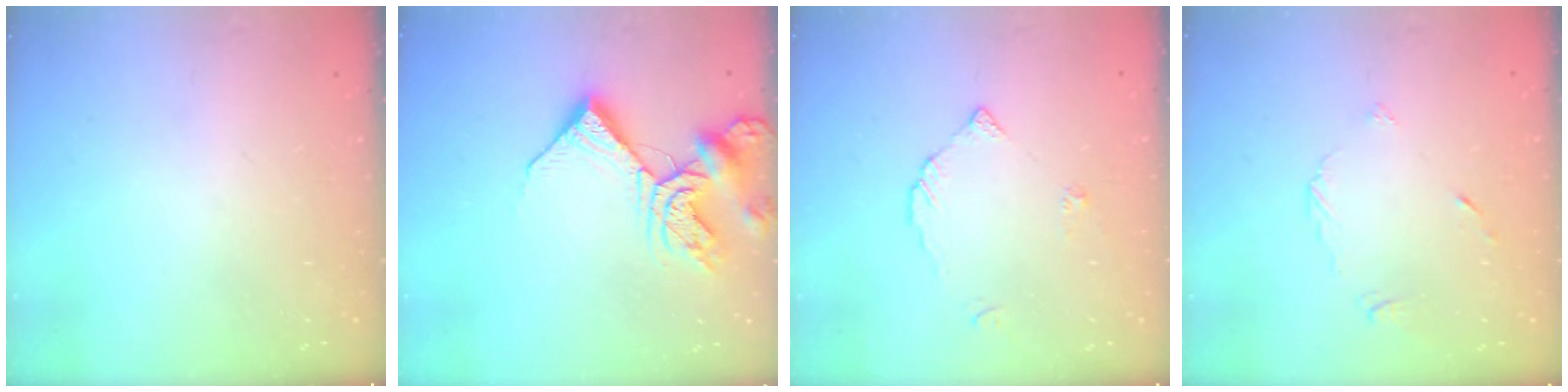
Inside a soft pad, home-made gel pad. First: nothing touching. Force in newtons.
{"total": 13.6, "press": 13.6, "slide": 1.6}
{"total": 2.9, "press": 2.9, "slide": 0.1}
{"total": 4.5, "press": 4.5, "slide": 0.6}